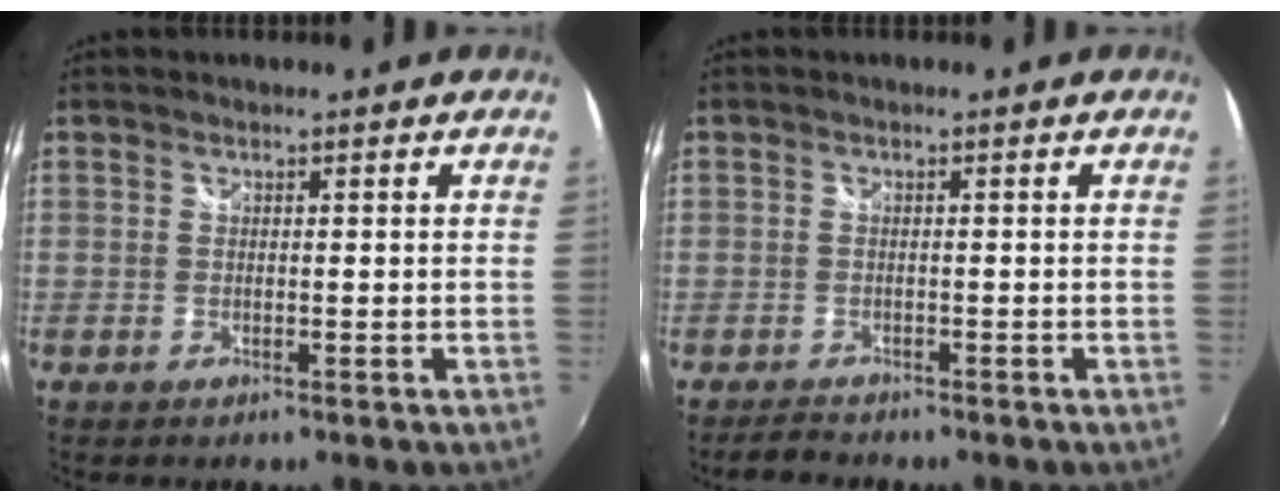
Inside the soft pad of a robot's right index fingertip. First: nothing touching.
{"total": 2.3, "force": [-2.0, 1.2, 0.2], "torque": [-0.012, 0.000, -0.038]}